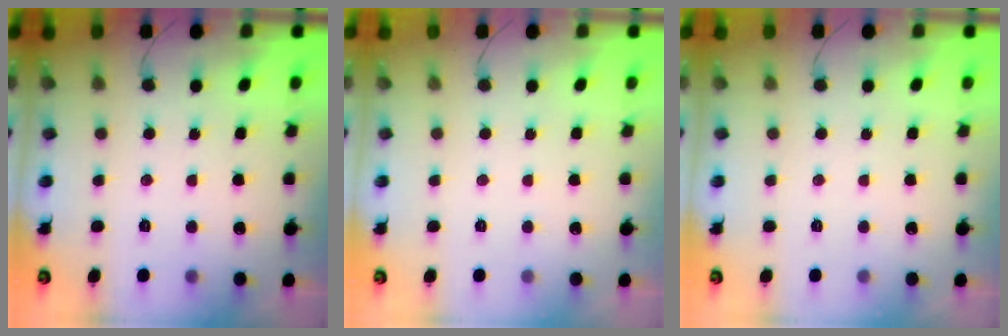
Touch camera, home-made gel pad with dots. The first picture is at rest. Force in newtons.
{"total": 0.0}
{"total": 0.0}